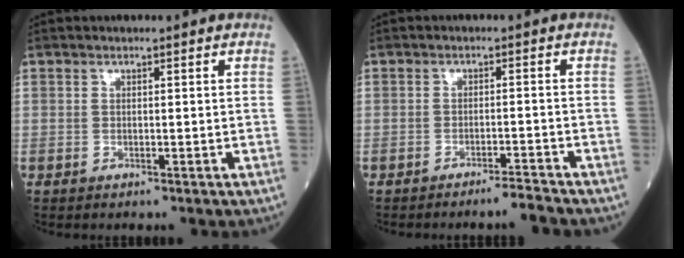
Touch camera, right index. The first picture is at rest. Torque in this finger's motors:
{"motor_torque": [-0.13, -0.07, -0.08, -0.01]}